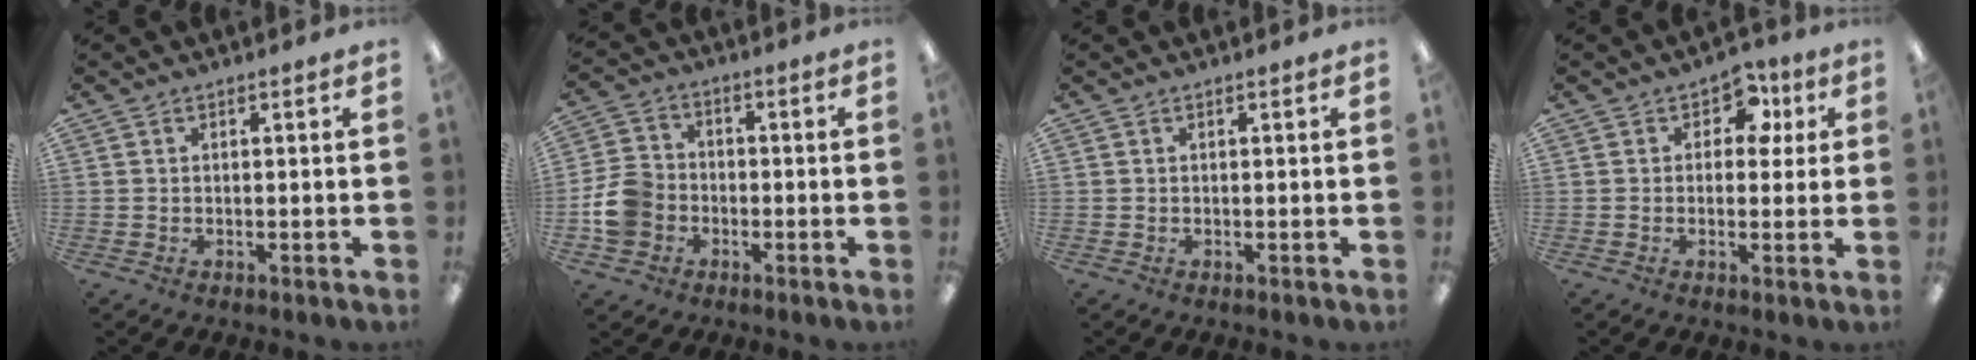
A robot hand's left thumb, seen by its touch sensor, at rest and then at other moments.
{"total": 8.8, "force": [-2.5, 7.4, 4.1], "torque": [-0.095, 0.023, -0.047]}
{"total": 0.0}
{"total": 7.0, "force": [2.5, 5.0, 4.2], "torque": [-0.043, -0.001, 0.039]}